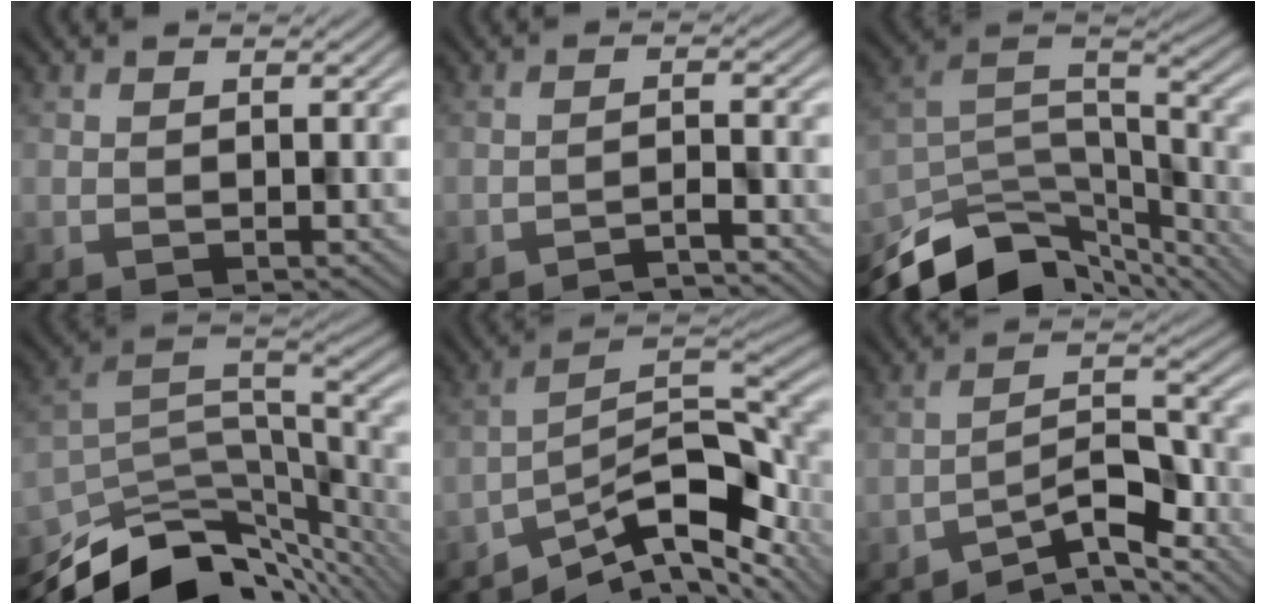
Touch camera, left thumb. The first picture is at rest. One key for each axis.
{"total": 3.0, "fx": -2.7, "fy": 0.2, "fz": 1.1, "tx": -0.015, "ty": 0.009, "tz": -0.053}
{"total": 14.1, "fx": -10.8, "fy": 5.9, "fz": 6.8, "tx": -0.171, "ty": -0.012, "tz": -0.178}
{"total": 13.6, "fx": -9.2, "fy": 5.8, "fz": 8.2, "tx": -0.187, "ty": -0.019, "tz": -0.149}
{"total": 12.2, "fx": -8.1, "fy": 4.5, "fz": 8.0, "tx": -0.130, "ty": 0.000, "tz": -0.142}
{"total": 8.6, "fx": -7.0, "fy": 2.1, "fz": 4.7, "tx": -0.075, "ty": 0.011, "tz": -0.131}